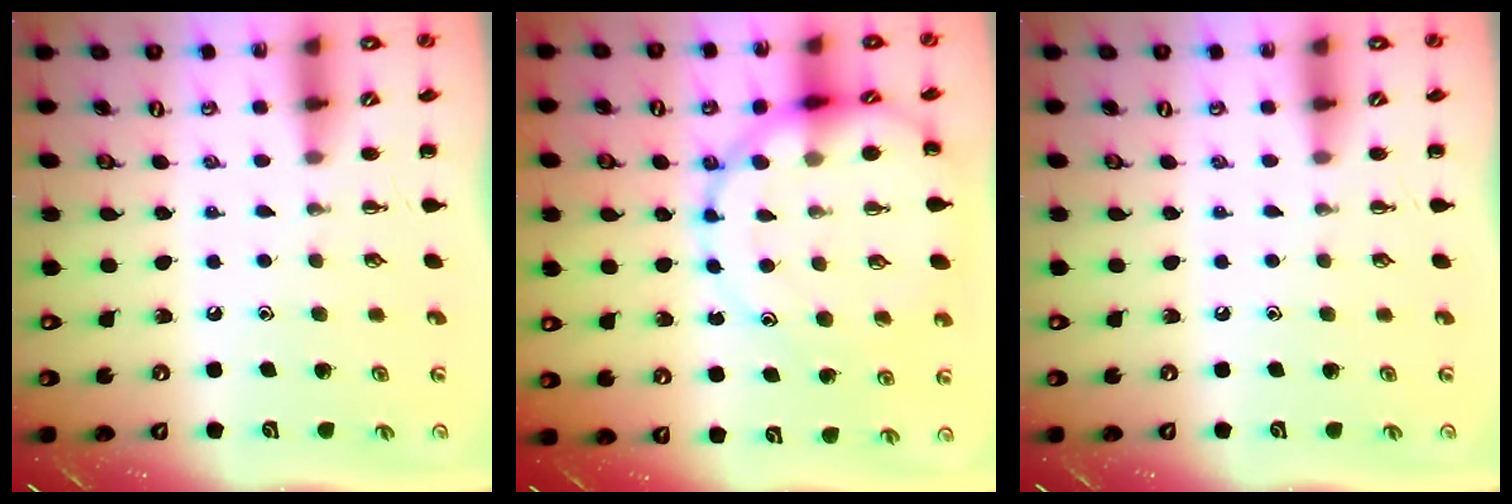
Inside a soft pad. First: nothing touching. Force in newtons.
{"total": 14.2, "press": 14.0, "slide": 2.3}
{"total": 0.0}